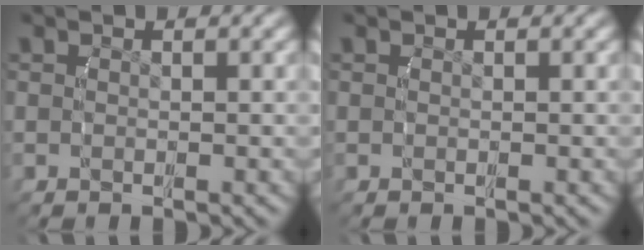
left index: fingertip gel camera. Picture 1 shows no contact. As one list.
[{"total": 0.0}]